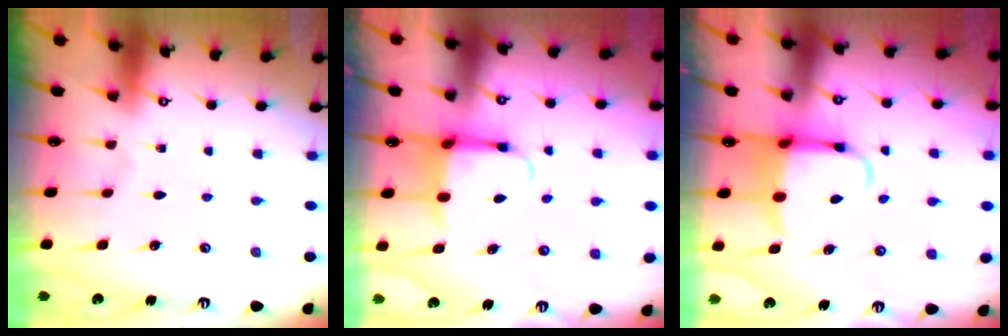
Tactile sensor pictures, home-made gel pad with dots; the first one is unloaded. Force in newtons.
{"total": 5.0, "press": 4.9, "slide": 0.8}
{"total": 6.3, "press": 6.1, "slide": 1.4}